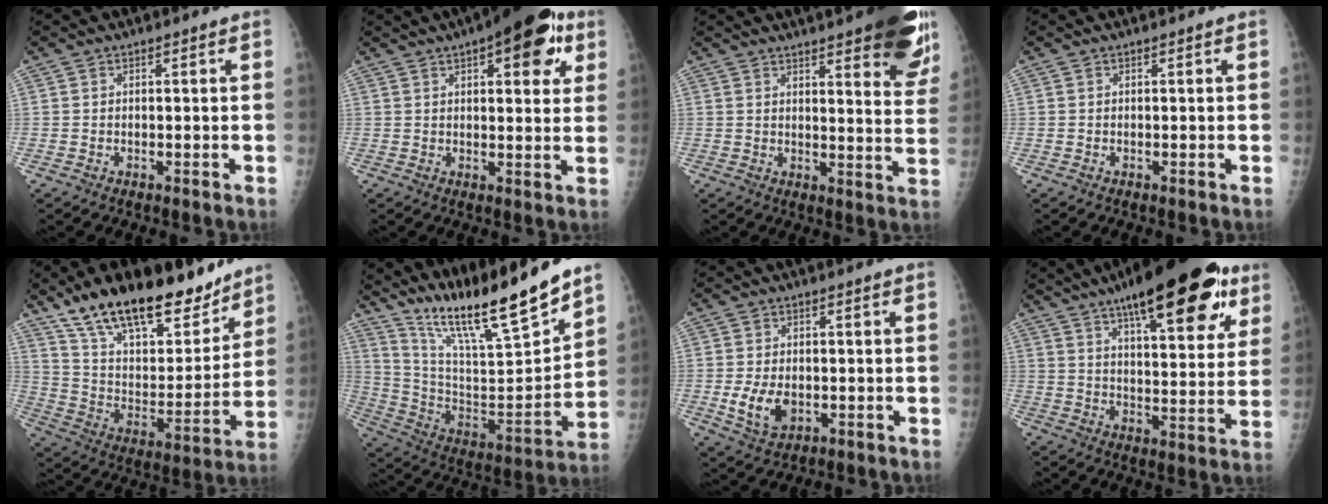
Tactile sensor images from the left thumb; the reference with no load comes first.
{"total": 14.3, "force": [6.7, 5.8, 11.2], "torque": [-0.110, -0.006, 0.081]}
{"total": 19.6, "force": [13.1, 5.0, 13.7], "torque": [-0.147, -0.056, 0.153]}
{"total": 0.0}
{"total": 25.5, "force": [18.8, 10.1, 13.9], "torque": [-0.192, -0.074, 0.313]}
{"total": 21.4, "force": [17.5, 2.3, 12.1], "torque": [-0.182, -0.100, 0.316]}
{"total": 6.5, "force": [-1.2, 4.2, 4.8], "torque": [-0.084, -0.007, -0.015]}
{"total": 24.7, "force": [14.4, 8.0, 18.4], "torque": [-0.241, -0.028, 0.210]}